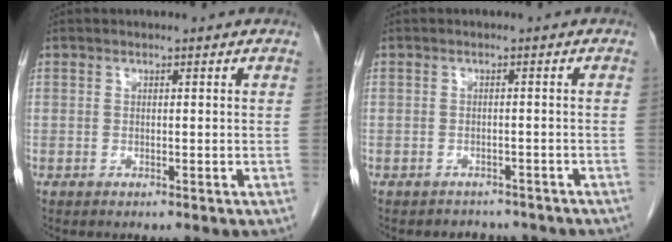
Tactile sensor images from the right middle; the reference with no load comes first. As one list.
[{"total": 5.2, "force": [-4.7, 2.3, 0.6], "torque": [-0.008, 0.005, -0.048]}]